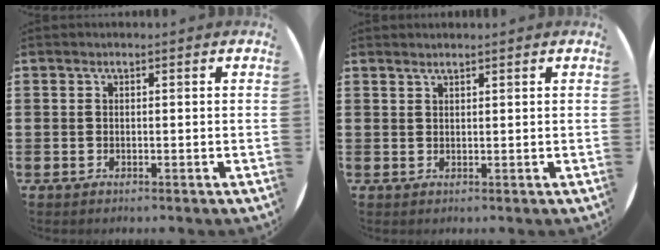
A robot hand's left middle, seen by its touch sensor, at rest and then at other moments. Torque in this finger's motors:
{"motor_torque": [-0.11, -0.02, -0.05, 0.02]}